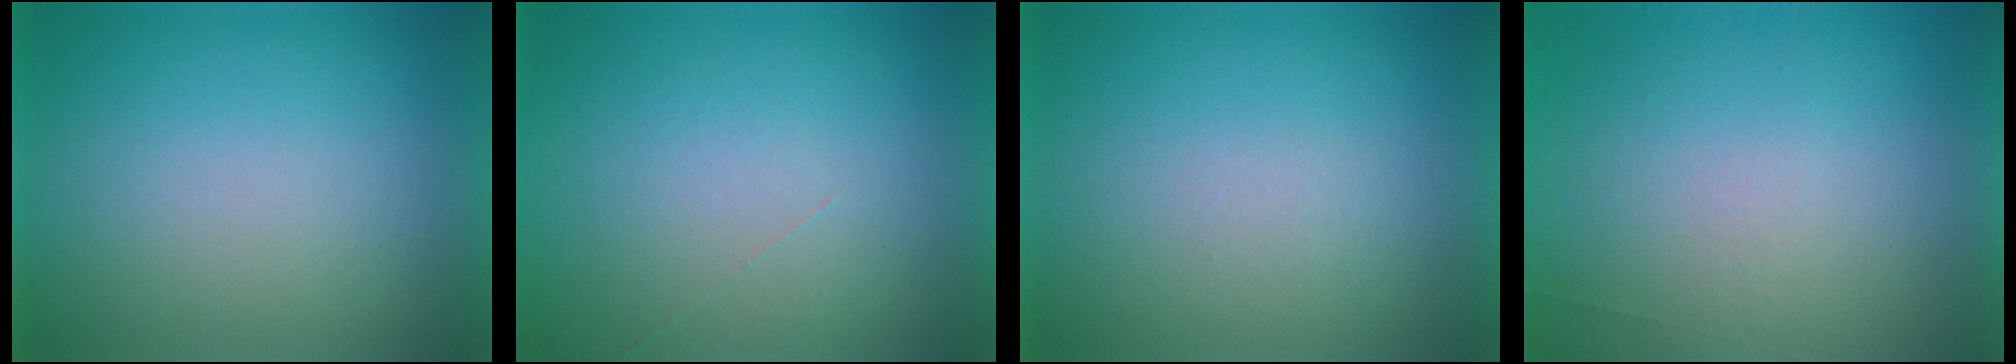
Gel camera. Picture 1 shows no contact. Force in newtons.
{"total": 1.2}
{"total": 1.4}
{"total": 5.6}